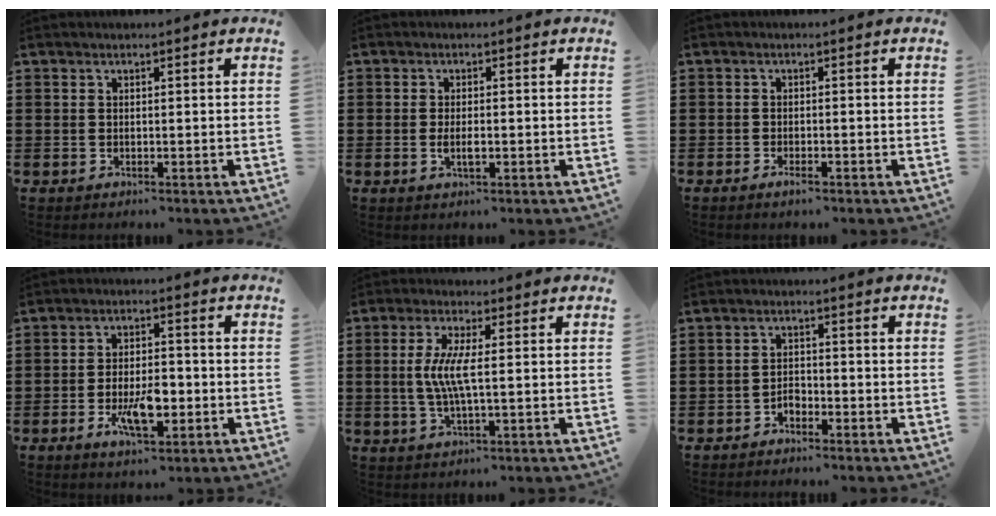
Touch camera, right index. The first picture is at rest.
{"total": 2.6, "force": [-0.5, 0.8, 2.4], "torque": [-0.043, 0.000, -0.009]}
{"total": 1.3, "force": [-0.9, 0.3, 0.8], "torque": [-0.018, -0.007, -0.016]}
{"total": 7.2, "force": [-2.4, 3.0, 6.1], "torque": [-0.111, -0.002, -0.044]}
{"total": 5.8, "force": [0.1, 1.2, 5.6], "torque": [-0.125, -0.008, -0.009]}
{"total": 2.0, "force": [-1.6, 1.1, 0.7], "torque": [-0.020, 0.004, -0.034]}